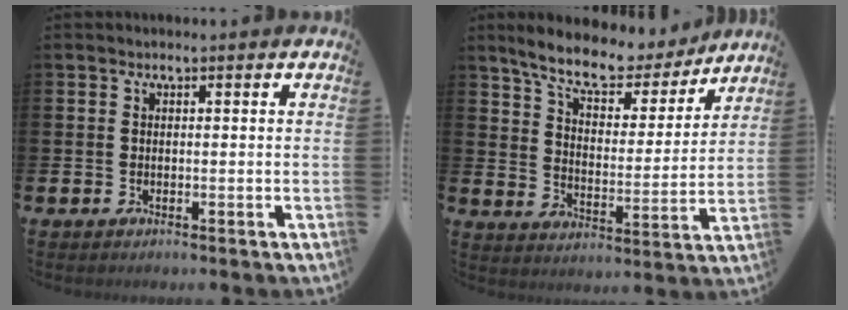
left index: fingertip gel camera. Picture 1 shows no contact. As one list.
[{"total": 9.1, "force": [8.2, 2.6, 3.0], "torque": [-0.084, -0.056, 0.141]}]